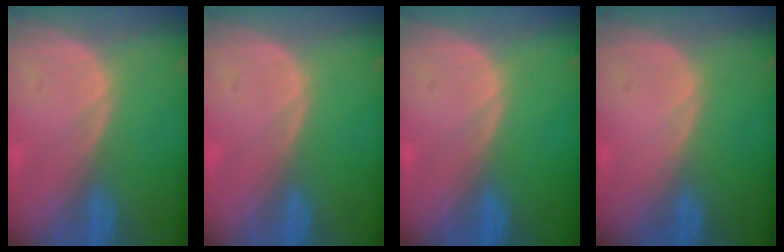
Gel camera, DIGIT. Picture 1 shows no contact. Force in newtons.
{"total": 0.0}
{"total": 0.0}
{"total": 0.0}